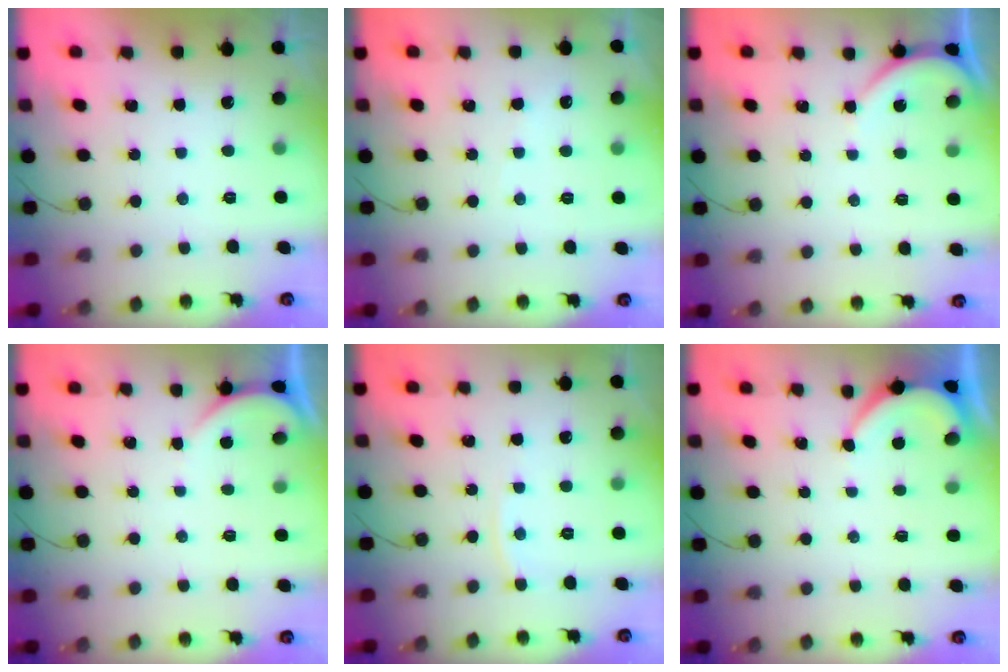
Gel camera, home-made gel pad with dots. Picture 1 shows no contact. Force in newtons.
{"total": 1.8, "press": 1.7, "slide": 0.4}
{"total": 3.9, "press": 3.9, "slide": 0.3}
{"total": 1.6, "press": 1.6, "slide": 0.2}
{"total": 3.9, "press": 3.9, "slide": 0.6}
{"total": 2.6, "press": 2.6, "slide": 0.3}